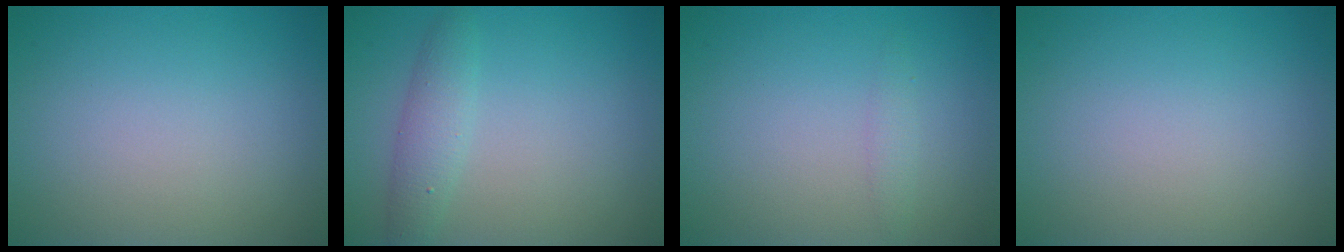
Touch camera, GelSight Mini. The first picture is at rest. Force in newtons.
{"total": 2.4, "press": 2.4, "slide": 0.1}
{"total": 1.0, "press": 1.0, "slide": 0.0}
{"total": 0.0}